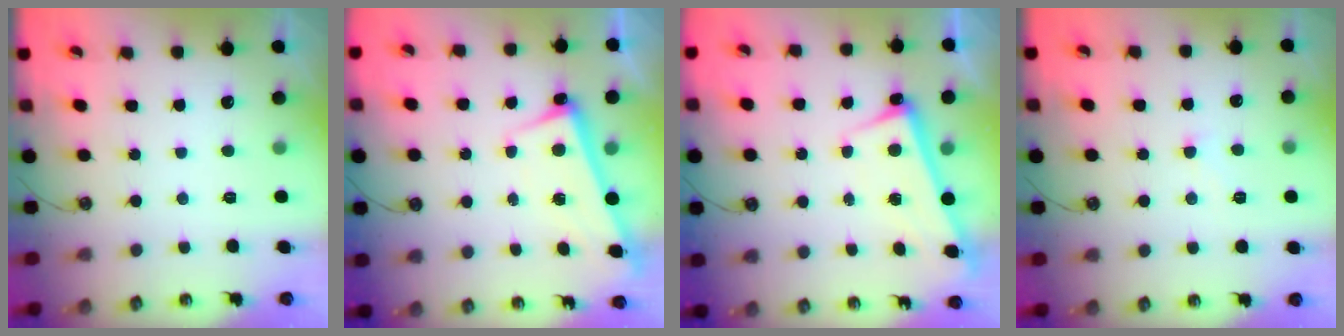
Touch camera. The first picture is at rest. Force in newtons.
{"total": 2.7, "press": 2.5, "slide": 1.0}
{"total": 2.6, "press": 2.5, "slide": 0.7}
{"total": 2.4, "press": 2.4, "slide": 0.4}